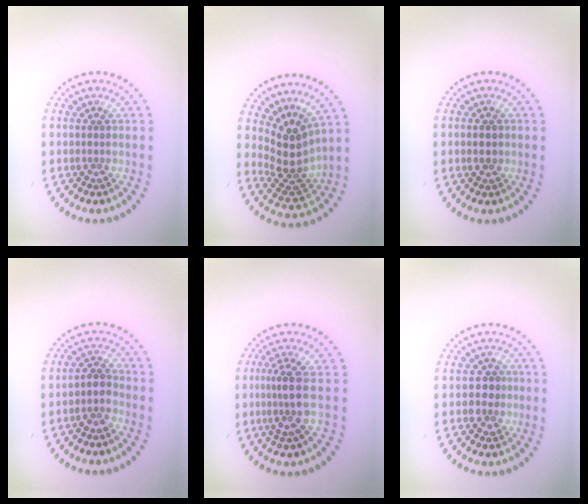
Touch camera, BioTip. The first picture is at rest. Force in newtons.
{"total": 3.8, "press": 2.7, "slide": 2.7}
{"total": 1.7, "press": 1.7, "slide": 0.1}
{"total": 2.0, "press": 1.6, "slide": 1.2}
{"total": 3.0, "press": 2.3, "slide": 1.9}
{"total": 2.1, "press": 2.0, "slide": 0.8}